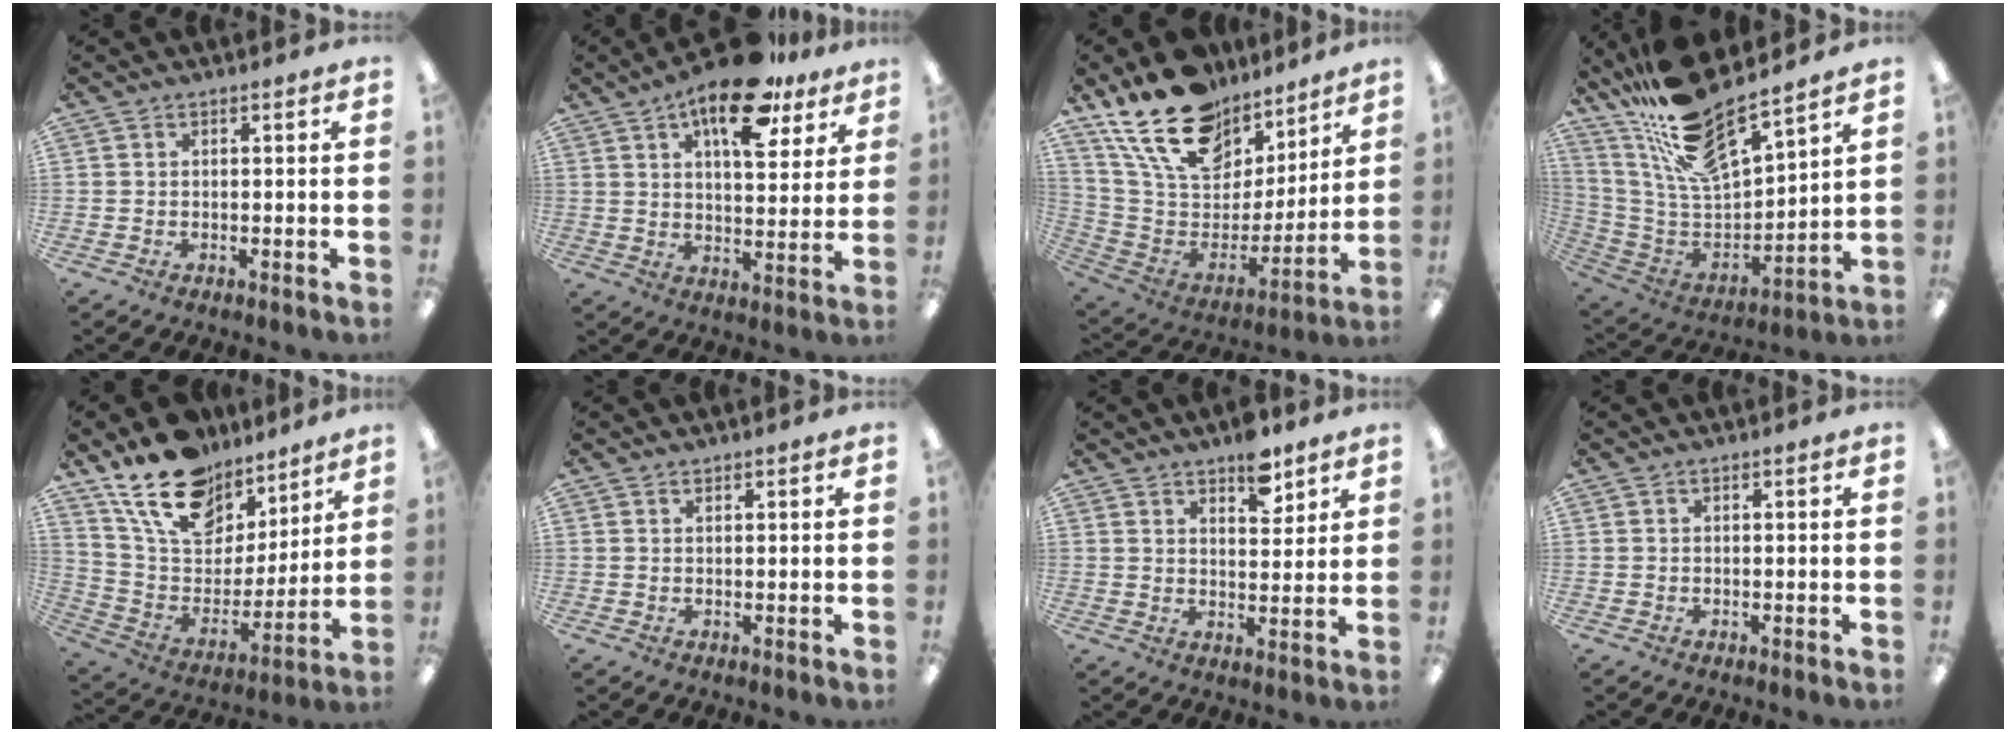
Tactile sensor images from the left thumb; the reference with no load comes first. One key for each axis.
{"total": 16.6, "fx": 10.1, "fy": 7.0, "fz": 11.1, "tx": -0.163, "ty": -0.042, "tz": 0.165}
{"total": 21.2, "fx": 15.0, "fy": 11.5, "fz": 9.7, "tx": -0.185, "ty": -0.092, "tz": 0.277}
{"total": 20.7, "fx": 17.2, "fy": 4.6, "fz": 10.5, "tx": -0.208, "ty": -0.122, "tz": 0.296}
{"total": 19.5, "fx": 14.0, "fy": 10.7, "fz": 8.3, "tx": -0.160, "ty": -0.081, "tz": 0.258}
{"total": 0.7, "fx": 0.6, "fy": 0.1, "fz": 0.1, "tx": -0.004, "ty": 0.000, "tz": 0.012}
{"total": 7.9, "fx": 5.6, "fy": 3.6, "fz": 4.3, "tx": -0.042, "ty": -0.033, "tz": 0.093}
{"total": 0.0}